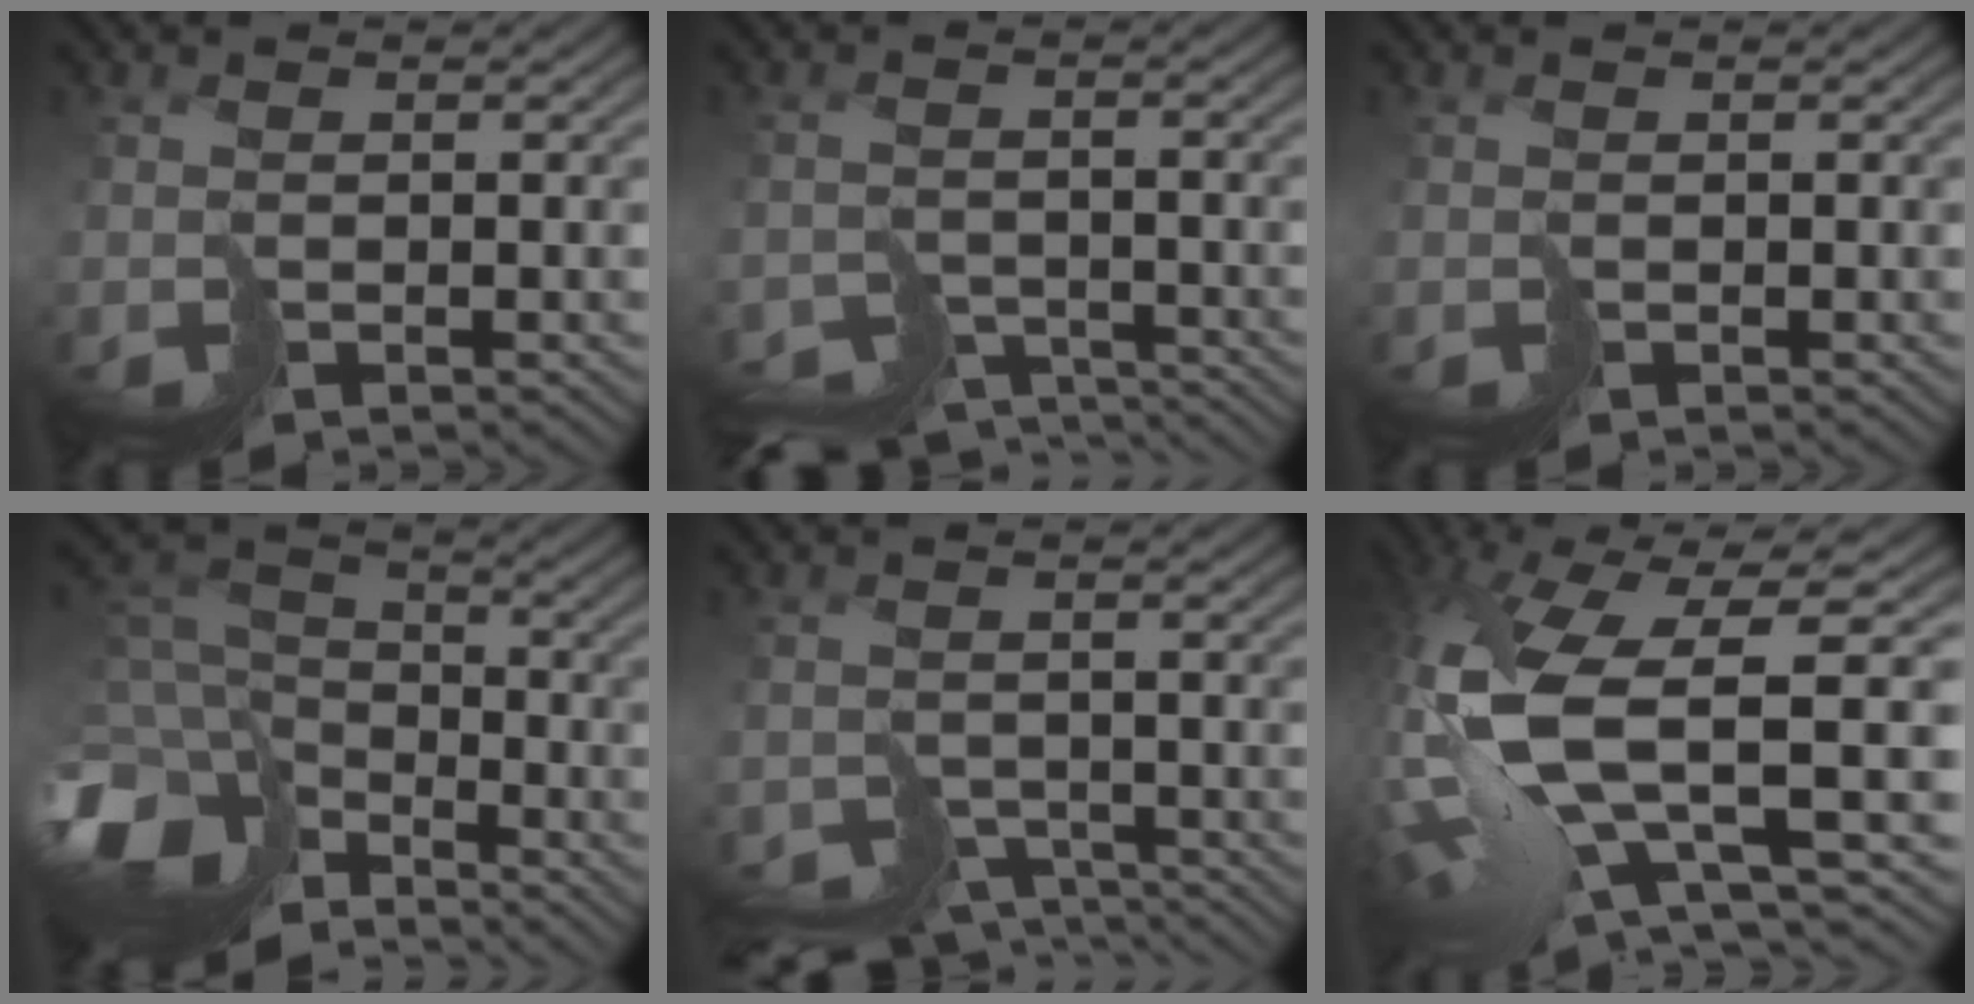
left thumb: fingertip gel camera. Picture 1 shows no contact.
{"total": 5.7, "force": [-5.2, 1.9, 1.3], "torque": [-0.009, -0.015, -0.084]}
{"total": 0.0}
{"total": 14.1, "force": [-8.6, 8.6, 7.1], "torque": [-0.225, -0.026, -0.145]}
{"total": 6.5, "force": [-5.7, 2.6, 1.7], "torque": [-0.014, -0.017, -0.085]}
{"total": 14.2, "force": [0.5, 5.1, 13.2], "torque": [-0.320, -0.011, 0.022]}